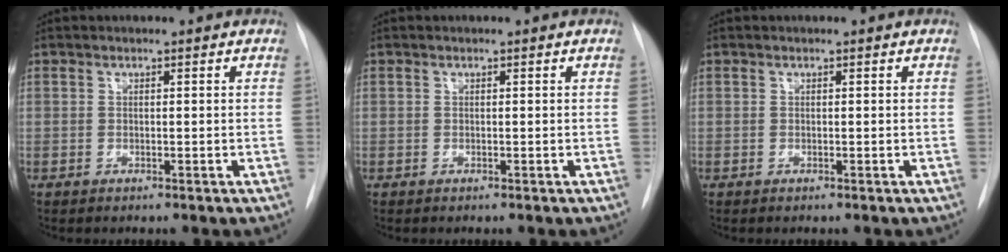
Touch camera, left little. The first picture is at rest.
{"total": 0.0}
{"total": 0.0}